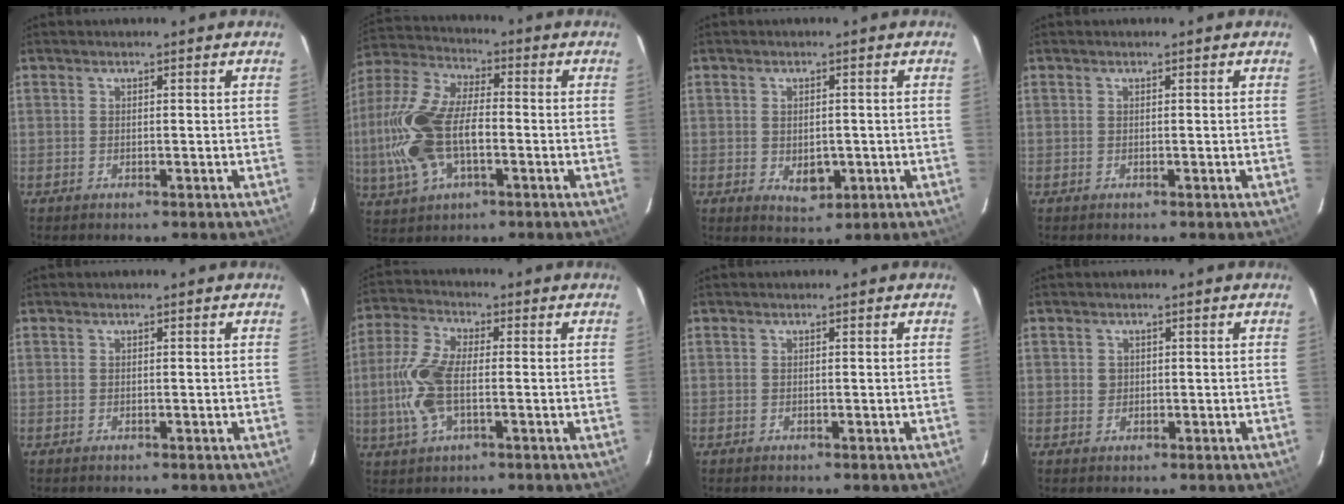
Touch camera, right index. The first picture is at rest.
{"total": 17.9, "force": [-3.1, 9.3, 15.0], "torque": [-0.337, 0.004, -0.057]}
{"total": 4.3, "force": [-0.9, 2.9, 3.1], "torque": [-0.051, -0.006, -0.006]}
{"total": 0.0}
{"total": 0.0}
{"total": 10.7, "force": [-1.6, 4.8, 9.4], "torque": [-0.214, 0.006, -0.035]}
{"total": 0.0}
{"total": 1.4, "force": [0.1, 1.3, 0.2], "torque": [0.002, 0.003, 0.002]}